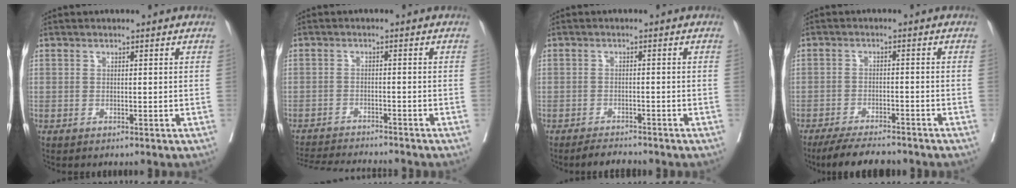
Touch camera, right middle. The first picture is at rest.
{"total": 10.7, "force": [-10.2, 0.6, 3.3], "torque": [-0.048, -0.008, -0.150]}
{"total": 2.6, "force": [-2.5, 0.3, 0.6], "torque": [-0.011, -0.009, -0.041]}
{"total": 8.3, "force": [-7.4, 1.4, 3.4], "torque": [-0.049, -0.012, -0.117]}